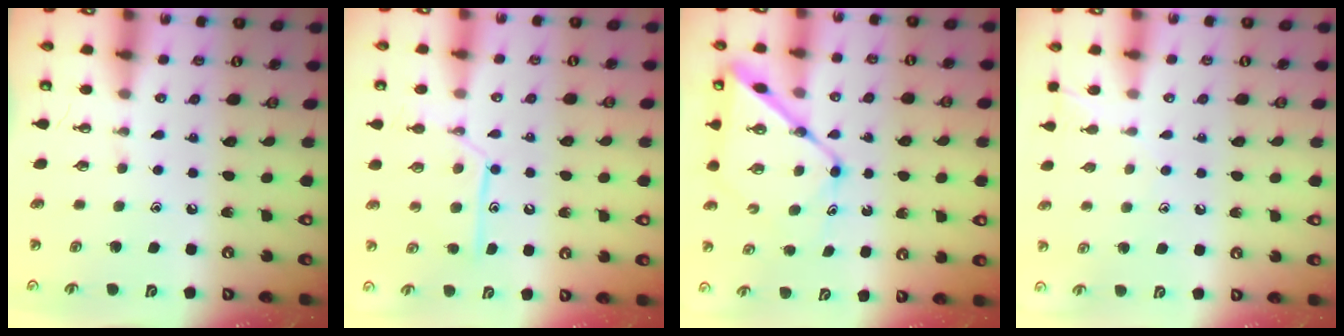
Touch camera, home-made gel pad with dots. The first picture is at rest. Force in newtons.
{"total": 11.2, "press": 11.2, "slide": 0.6}
{"total": 12.6, "press": 12.6, "slide": 1.1}
{"total": 5.7, "press": 5.7, "slide": 0.6}